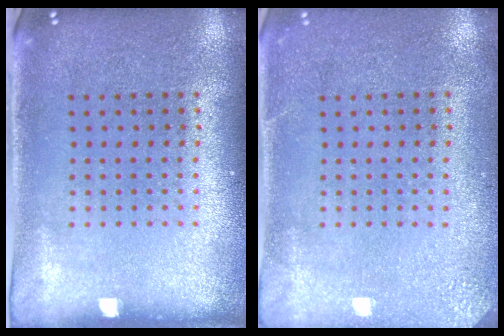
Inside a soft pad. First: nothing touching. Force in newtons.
{"total": 2.5, "press": 2.4, "slide": 0.3}